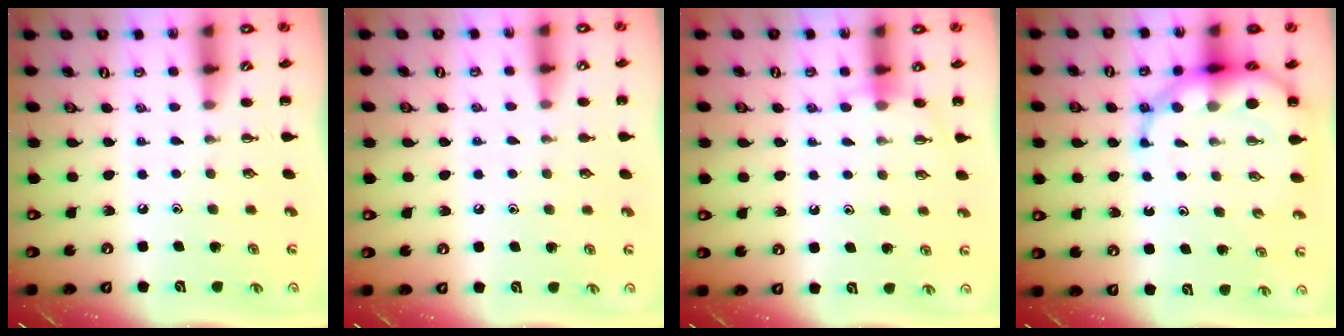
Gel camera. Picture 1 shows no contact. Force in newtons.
{"total": 5.6, "press": 5.3, "slide": 1.9}
{"total": 6.7, "press": 6.5, "slide": 1.6}
{"total": 10.7, "press": 10.3, "slide": 3.0}